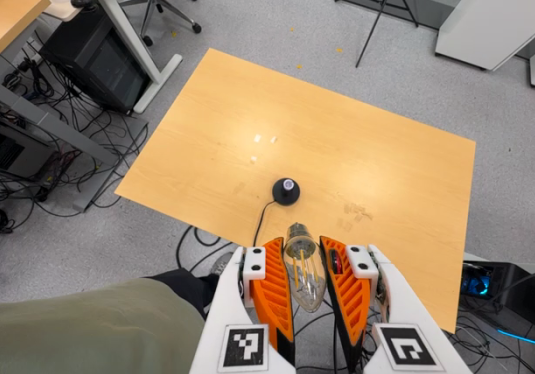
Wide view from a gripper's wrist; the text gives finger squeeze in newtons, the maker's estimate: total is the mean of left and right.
{"total": 20.8, "left": 22.6, "right": 19.1}